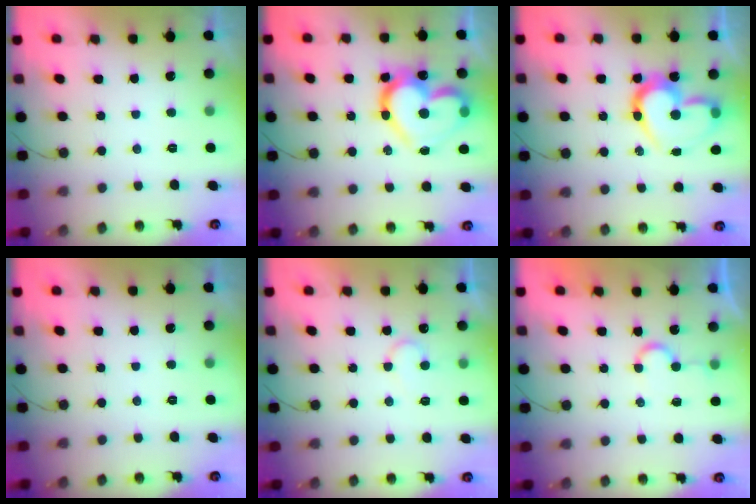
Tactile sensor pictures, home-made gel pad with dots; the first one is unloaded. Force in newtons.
{"total": 20.6, "press": 20.6, "slide": 1.8}
{"total": 17.7, "press": 17.6, "slide": 1.4}
{"total": 0.0}
{"total": 5.8, "press": 5.8, "slide": 0.5}
{"total": 5.4, "press": 5.4, "slide": 0.4}